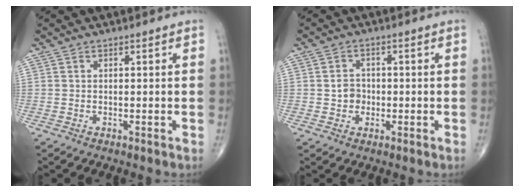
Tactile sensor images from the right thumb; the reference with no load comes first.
{"total": 3.6, "force": [-0.5, 3.1, 1.6], "torque": [-0.007, 0.007, -0.011]}